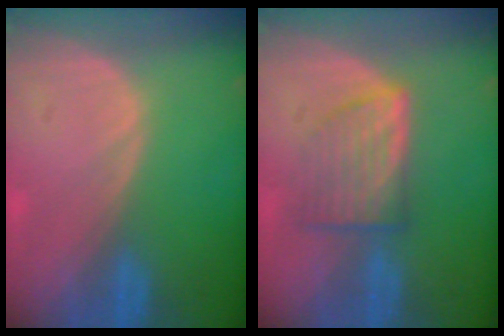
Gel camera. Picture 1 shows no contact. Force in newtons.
{"total": 6.3, "press": 5.9, "slide": 2.1}